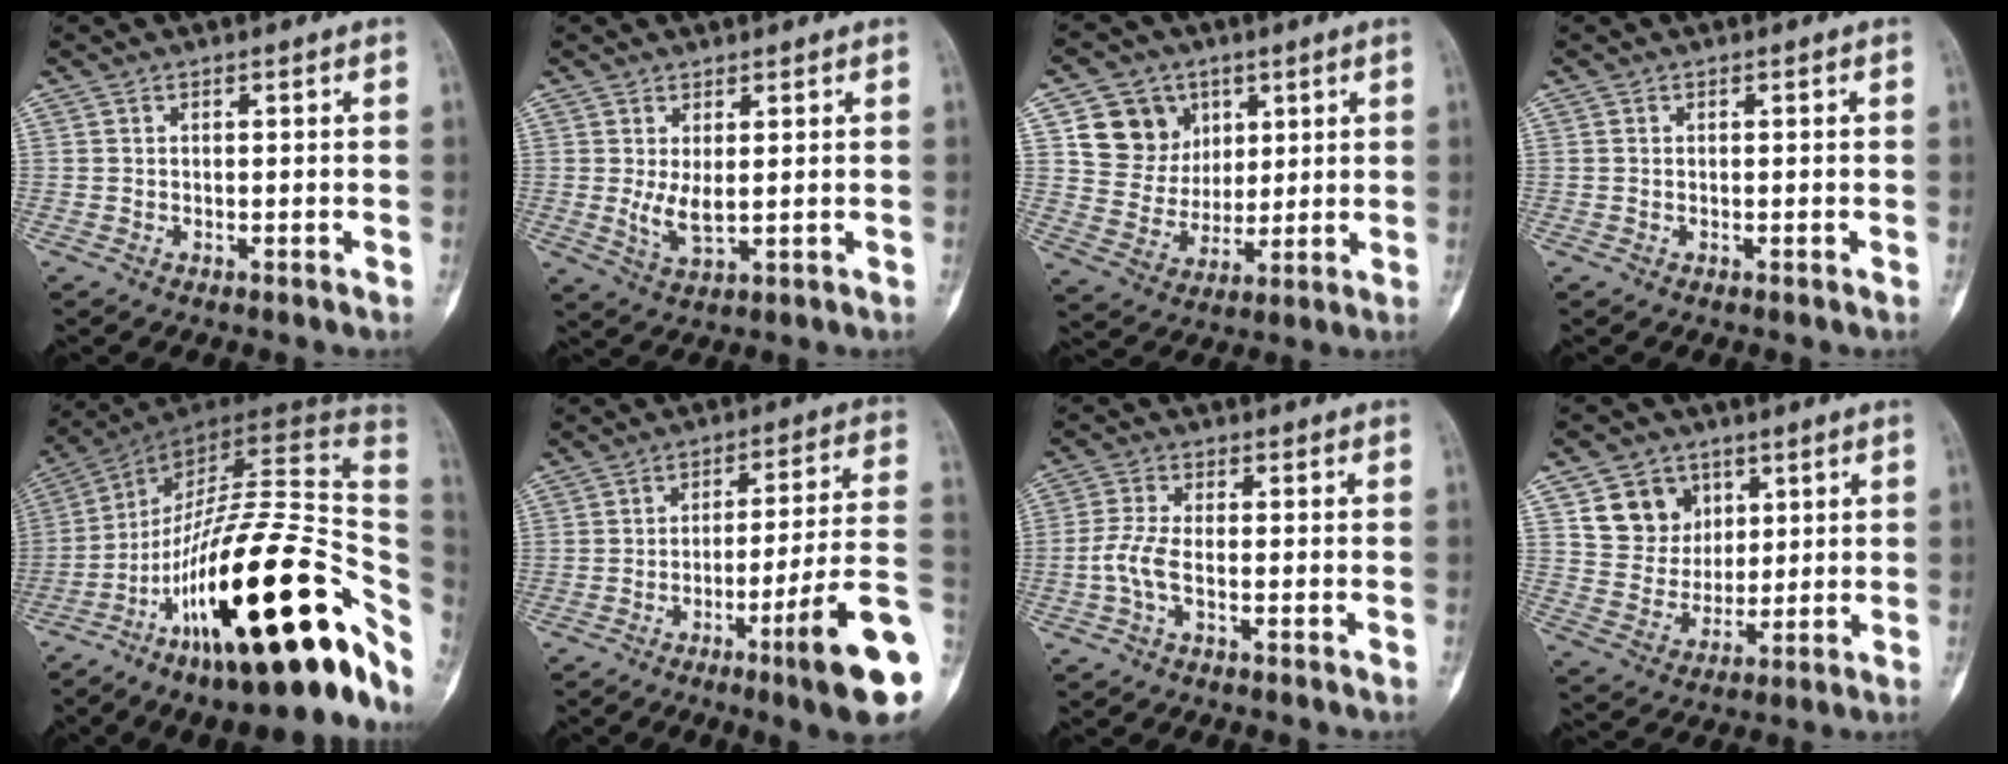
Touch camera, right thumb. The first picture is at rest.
{"total": 4.3, "force": [0.6, 1.6, 3.9], "torque": [-0.080, -0.016, 0.020]}
{"total": 11.4, "force": [4.7, 9.8, 3.3], "torque": [-0.019, -0.020, 0.092]}
{"total": 0.0}
{"total": 35.4, "force": [-12.6, 11.5, 31.0], "torque": [-0.391, 0.066, -0.198]}
{"total": 16.8, "force": [-6.8, 0.6, 15.3], "torque": [-0.198, 0.023, -0.103]}
{"total": 4.4, "force": [-1.5, 1.3, 3.9], "torque": [-0.098, 0.006, -0.036]}
{"total": 10.3, "force": [4.5, 8.7, 3.2], "torque": [-0.018, -0.020, 0.087]}